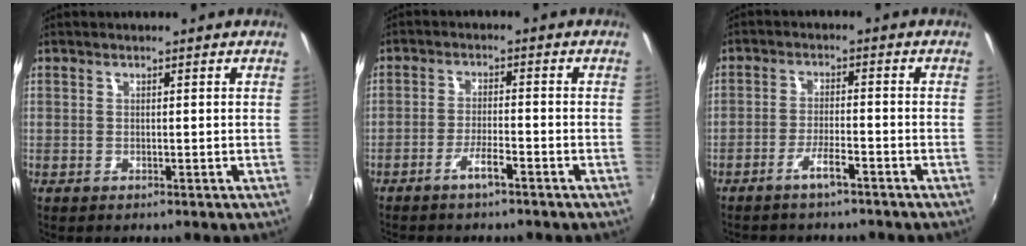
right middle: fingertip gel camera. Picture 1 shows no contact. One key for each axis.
{"total": 3.6, "fx": -2.7, "fy": 0.4, "fz": 2.3, "tx": -0.058, "ty": 0.001, "tz": -0.050}
{"total": 3.7, "fx": -3.0, "fy": 0.6, "fz": 2.1, "tx": -0.056, "ty": 0.003, "tz": -0.055}